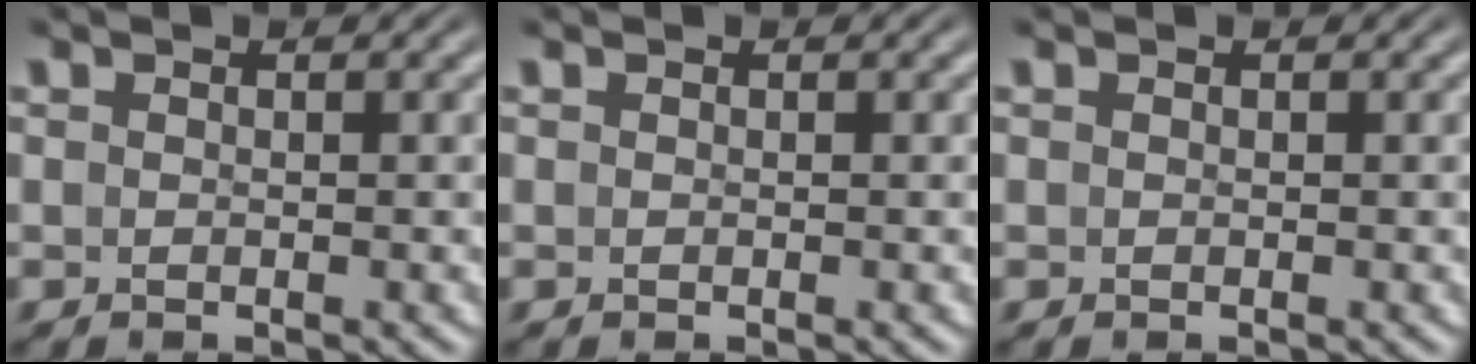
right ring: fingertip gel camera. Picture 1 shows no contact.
{"total": 0.0}
{"total": 0.0}